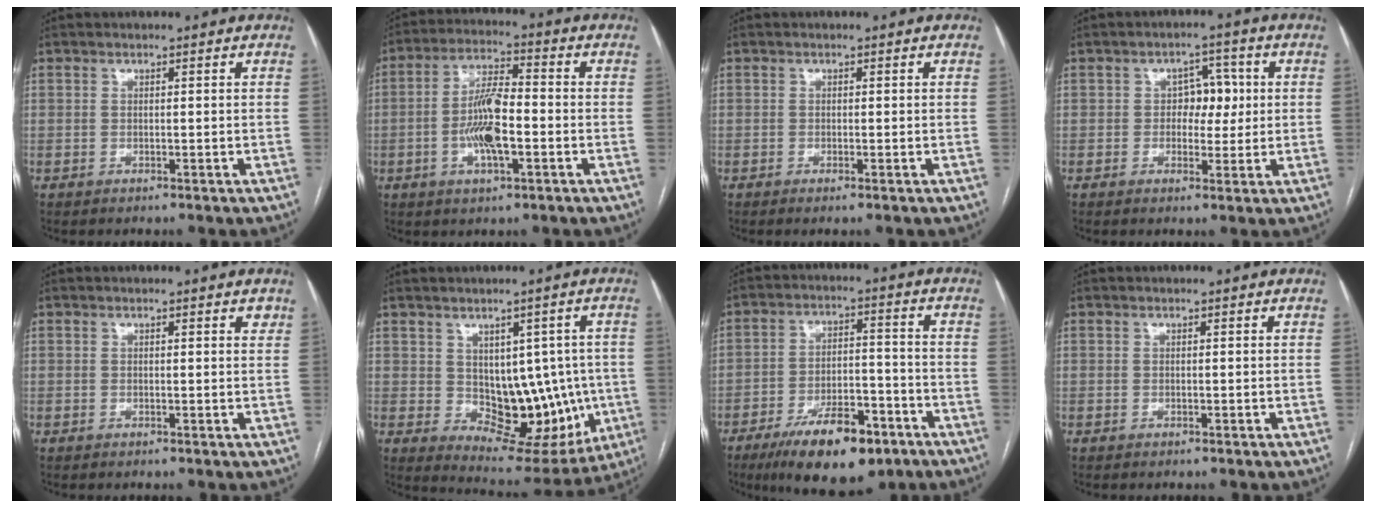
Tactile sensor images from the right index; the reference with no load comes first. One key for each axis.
{"total": 9.2, "fx": -2.0, "fy": 2.5, "fz": 8.6, "tx": -0.172, "ty": 0.010, "tz": -0.037}
{"total": 0.7, "fx": -0.5, "fy": -0.1, "fz": 0.6, "tx": -0.010, "ty": -0.001, "tz": -0.007}
{"total": 4.9, "fx": 0.4, "fy": 3.3, "fz": 3.6, "tx": -0.045, "ty": 0.015, "tz": 0.006}
{"total": 1.1, "fx": 0.7, "fy": 0.4, "fz": 0.7, "tx": -0.008, "ty": -0.001, "tz": 0.003}
{"total": 12.7, "fx": -0.6, "fy": 7.9, "fz": 10.0, "tx": -0.108, "ty": 0.013, "tz": 0.022}
{"total": 14.1, "fx": -9.0, "fy": 5.1, "fz": 9.7, "tx": -0.156, "ty": 0.001, "tz": -0.141}
{"total": 0.0}